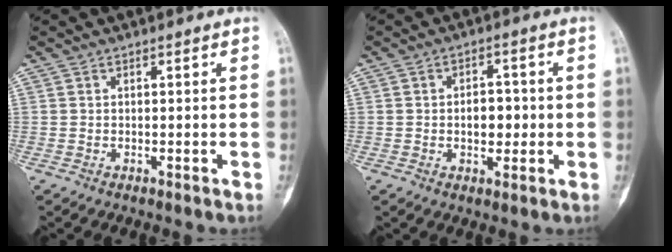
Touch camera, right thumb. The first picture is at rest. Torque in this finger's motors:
{"motor_torque": [1.05, 1.01, 0.17, -0.20, 0.02]}